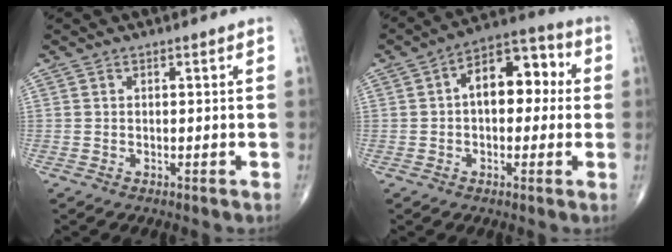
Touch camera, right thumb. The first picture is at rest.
{"total": 11.8, "force": [1.3, 7.0, 9.4], "torque": [-0.107, 0.036, 0.008]}